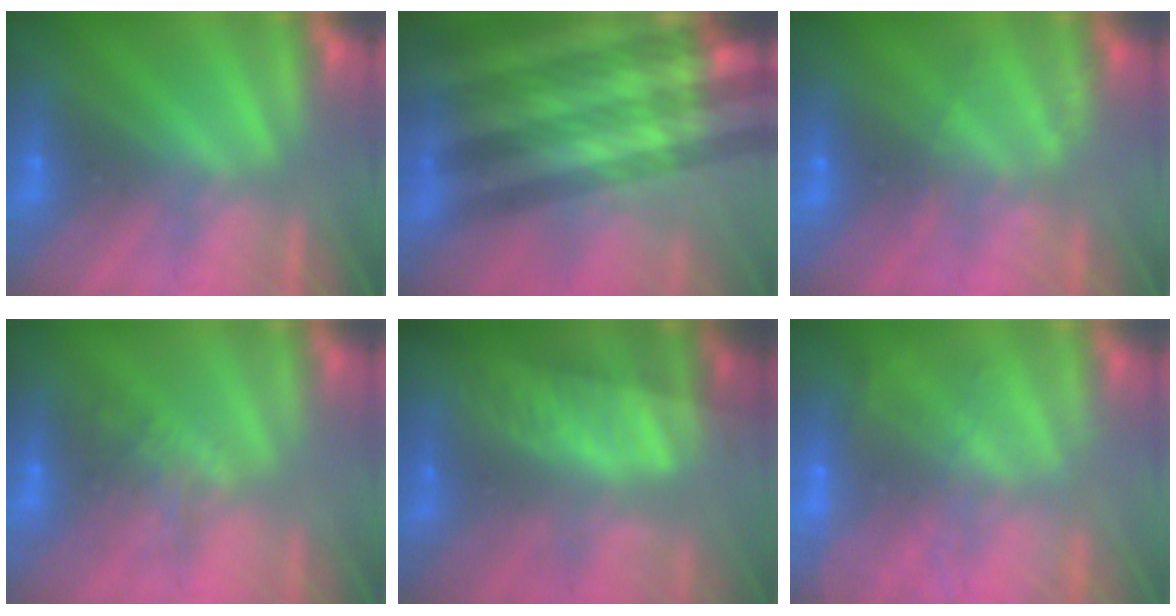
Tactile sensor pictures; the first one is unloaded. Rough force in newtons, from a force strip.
{"total": 6.8}
{"total": 2.2}
{"total": 3.8}
{"total": 8.8}
{"total": 5.9}